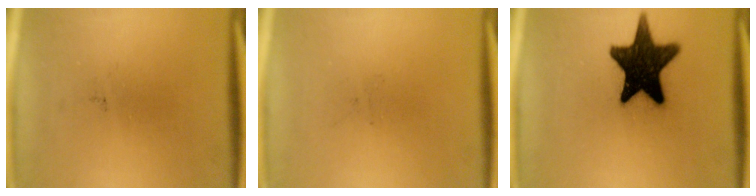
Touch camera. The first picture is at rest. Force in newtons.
{"total": 0.0}
{"total": 17.0}